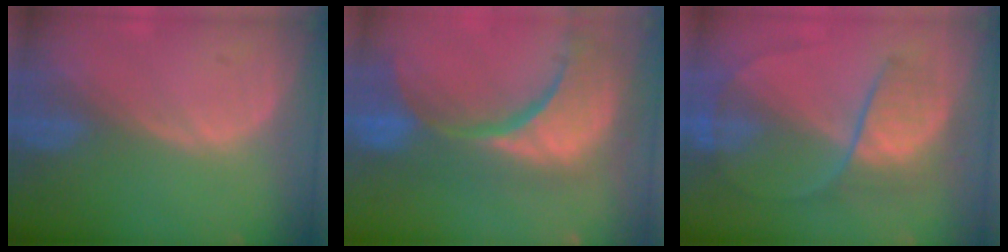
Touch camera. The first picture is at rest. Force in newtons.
{"total": 15.3, "press": 12.2, "slide": 9.3}
{"total": 6.9, "press": 6.6, "slide": 1.7}